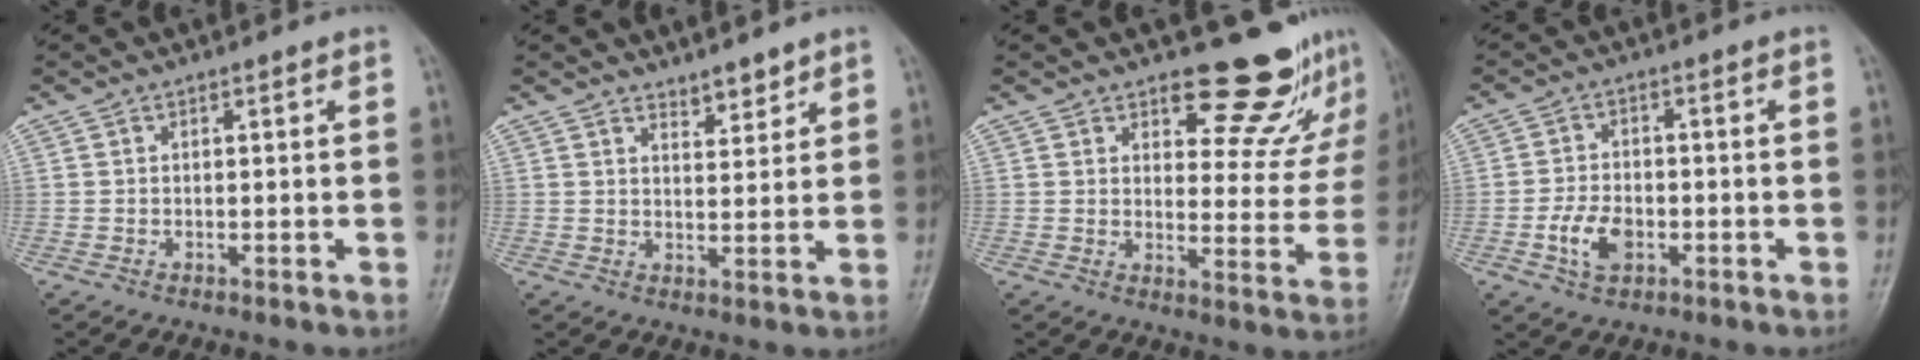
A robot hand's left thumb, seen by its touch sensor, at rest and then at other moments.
{"total": 3.4, "force": [2.9, 1.3, 1.2], "torque": [-0.006, -0.024, 0.048]}
{"total": 11.8, "force": [10.2, 4.3, 4.0], "torque": [-0.008, -0.096, 0.127]}
{"total": 6.1, "force": [-2.2, 3.9, 4.3], "torque": [-0.076, 0.009, -0.041]}